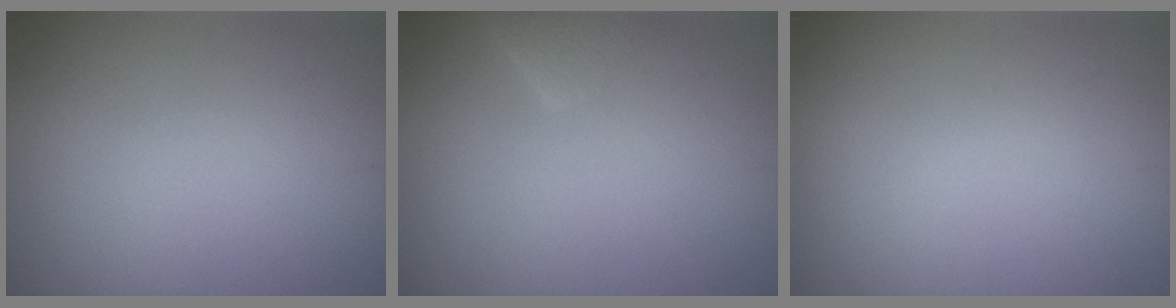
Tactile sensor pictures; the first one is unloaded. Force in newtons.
{"total": 1.8, "press": 1.8, "slide": 0.1}
{"total": 0.0}